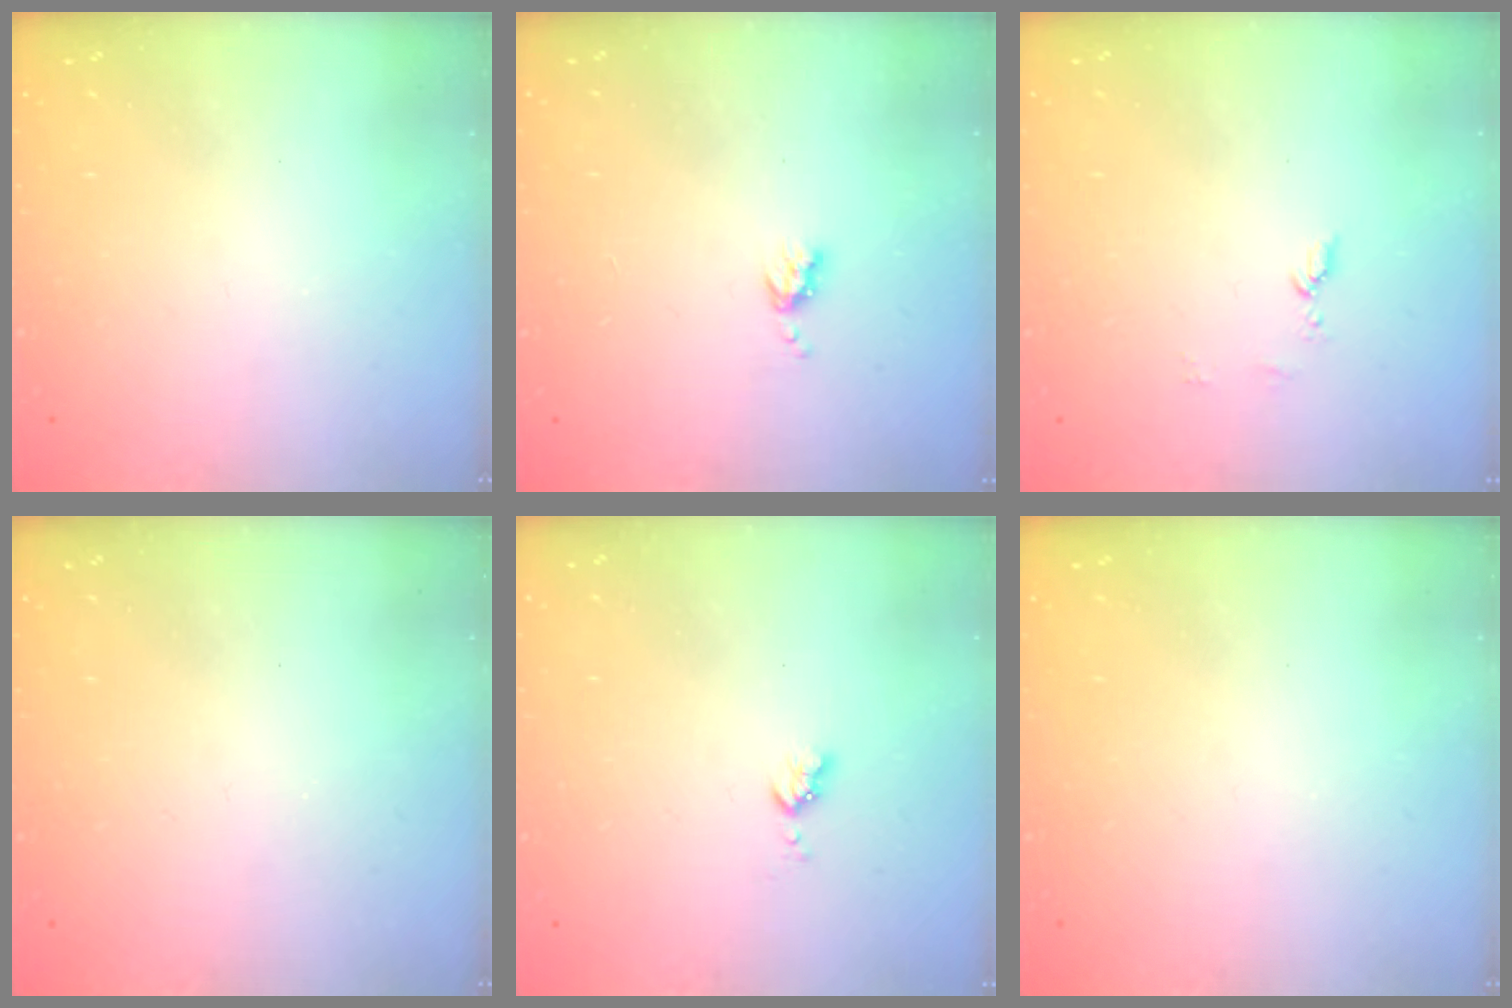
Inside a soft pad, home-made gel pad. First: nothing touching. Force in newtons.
{"total": 3.9, "press": 3.9, "slide": 0.5}
{"total": 5.1, "press": 5.0, "slide": 0.6}
{"total": 0.0}
{"total": 3.5, "press": 3.5, "slide": 0.4}
{"total": 0.0}